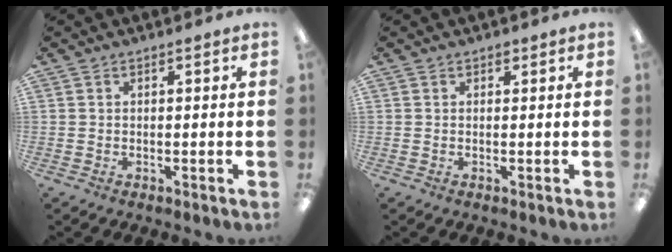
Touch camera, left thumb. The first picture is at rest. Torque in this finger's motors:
{"motor_torque": [0.14, -0.01, -0.02, 0.03, -0.03]}